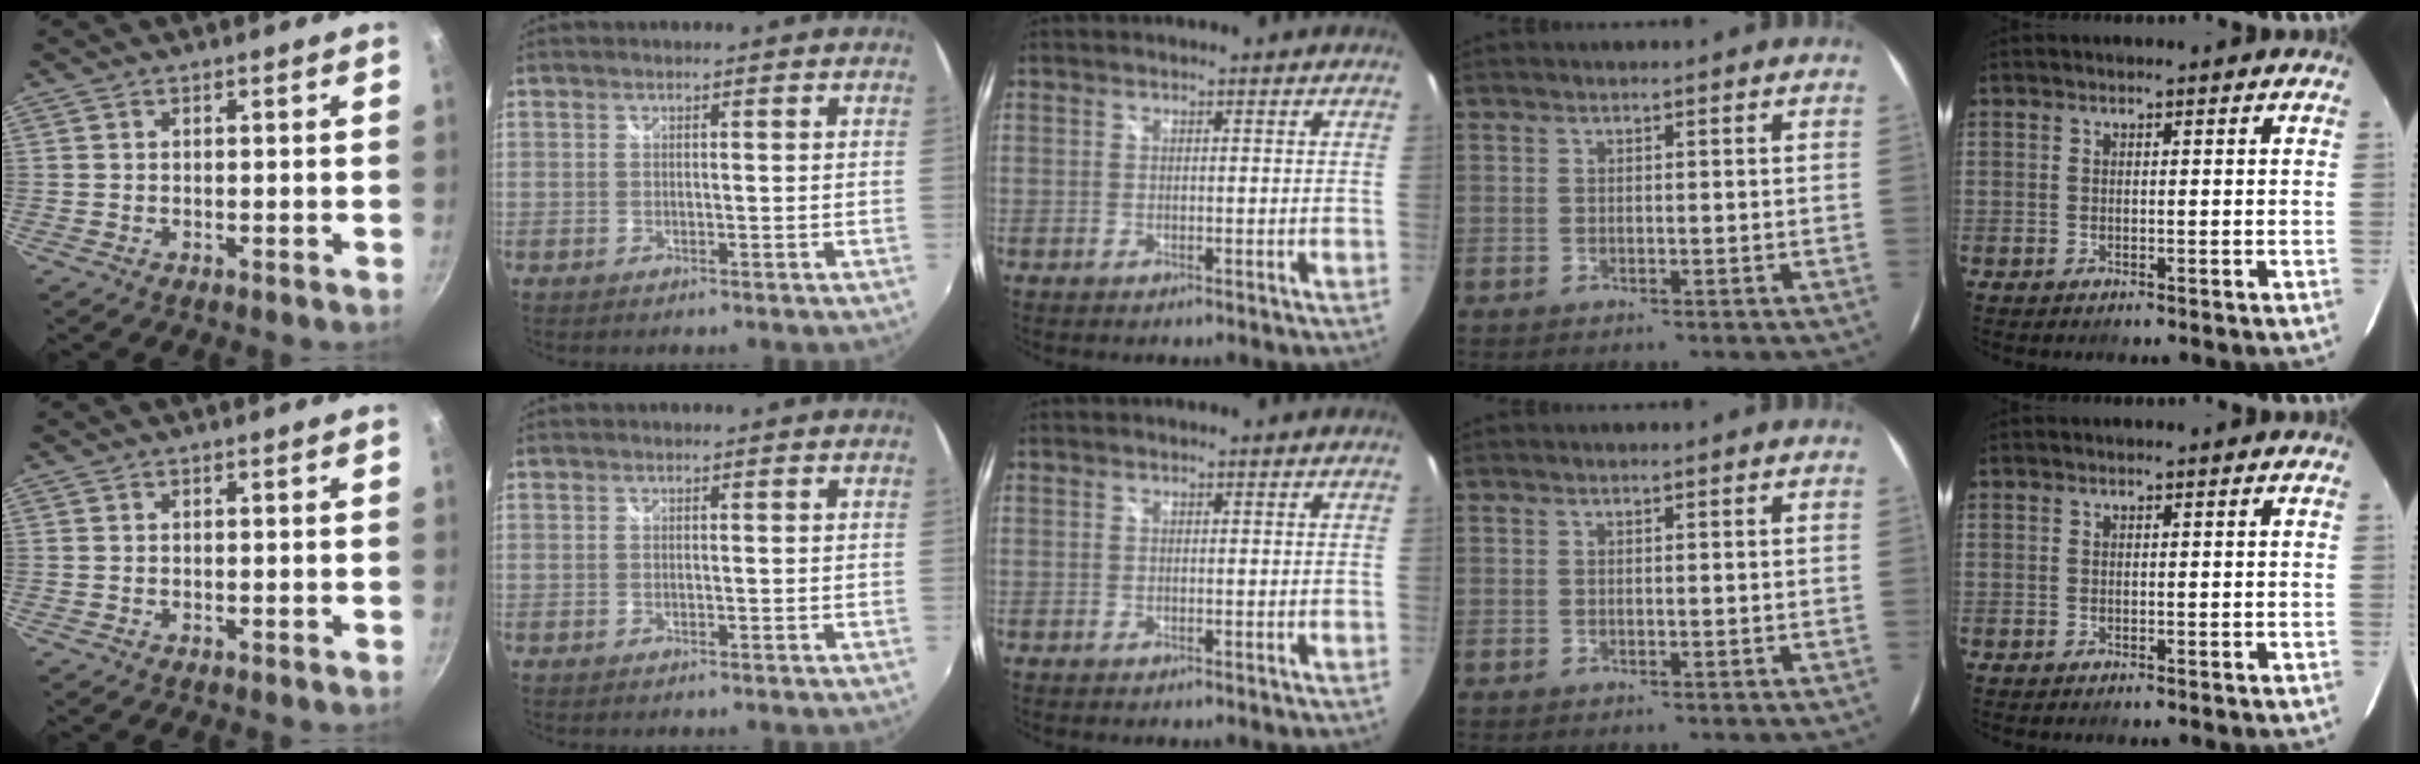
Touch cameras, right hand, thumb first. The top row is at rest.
{}